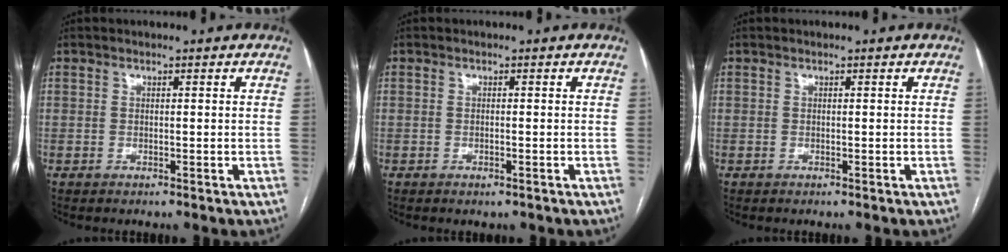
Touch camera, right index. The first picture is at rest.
{"total": 0.8, "force": [-0.4, 0.3, 0.6], "torque": [-0.013, -0.002, -0.003]}
{"total": 0.0}